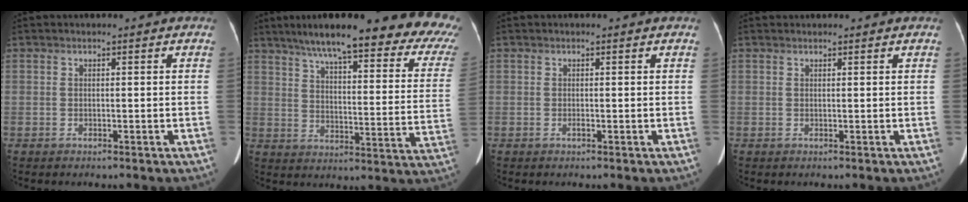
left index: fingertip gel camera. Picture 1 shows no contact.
{"total": 26.1, "force": [20.8, 3.7, 15.5], "torque": [-0.206, -0.025, 0.253]}
{"total": 0.0}
{"total": 1.4, "force": [1.4, 0.2, 0.3], "torque": [-0.006, 0.021, 0.022]}